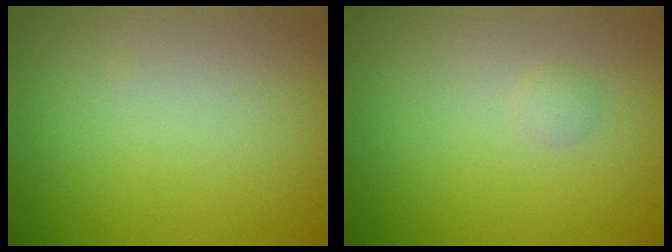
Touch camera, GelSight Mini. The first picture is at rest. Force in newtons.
{"total": 0.6, "press": 0.6, "slide": 0.0}